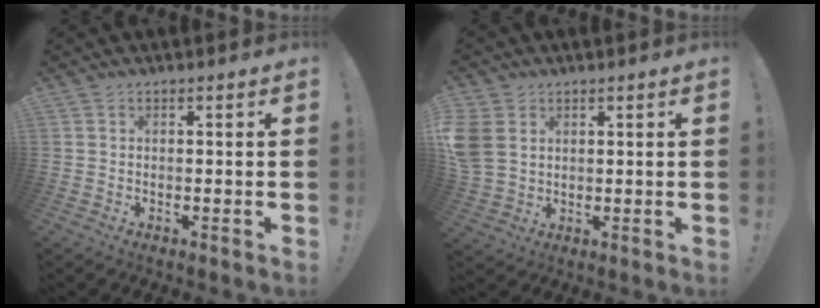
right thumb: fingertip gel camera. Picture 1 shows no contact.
{"total": 7.6, "force": [2.2, 6.0, 4.1], "torque": [-0.089, -0.002, 0.046]}